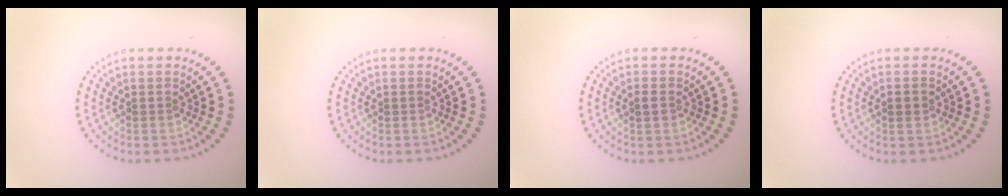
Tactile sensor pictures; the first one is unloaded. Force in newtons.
{"total": 0.0}
{"total": 1.0, "press": 1.0, "slide": 0.2}
{"total": 1.3, "press": 1.3, "slide": 0.2}